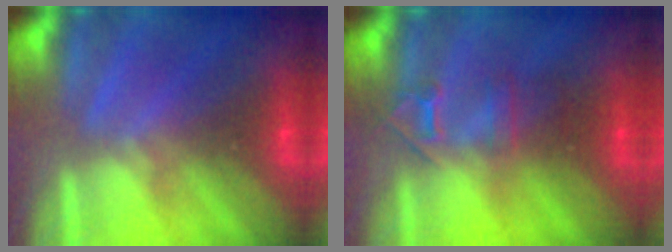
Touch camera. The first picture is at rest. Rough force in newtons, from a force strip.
{"total": 2.5}